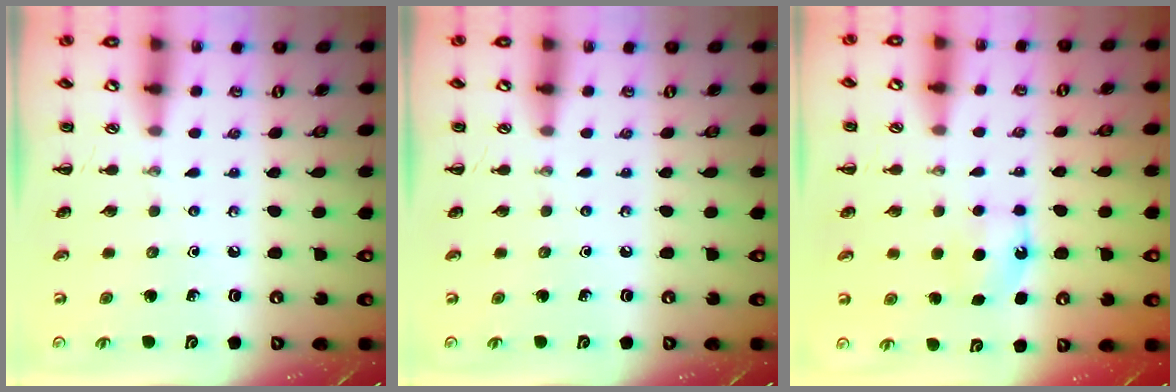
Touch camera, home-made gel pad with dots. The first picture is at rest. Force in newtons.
{"total": 0.0}
{"total": 5.6, "press": 5.5, "slide": 1.4}